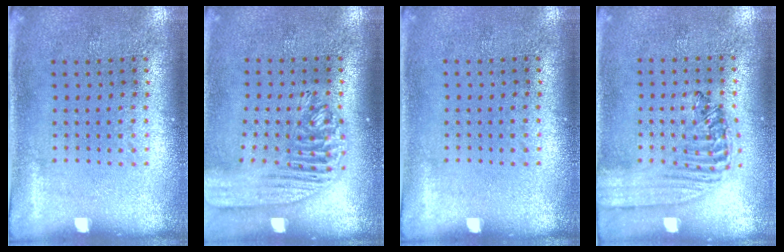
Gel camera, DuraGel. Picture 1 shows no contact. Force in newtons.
{"total": 1.9, "press": 1.7, "slide": 0.9}
{"total": 0.0}
{"total": 1.5, "press": 1.3, "slide": 0.7}